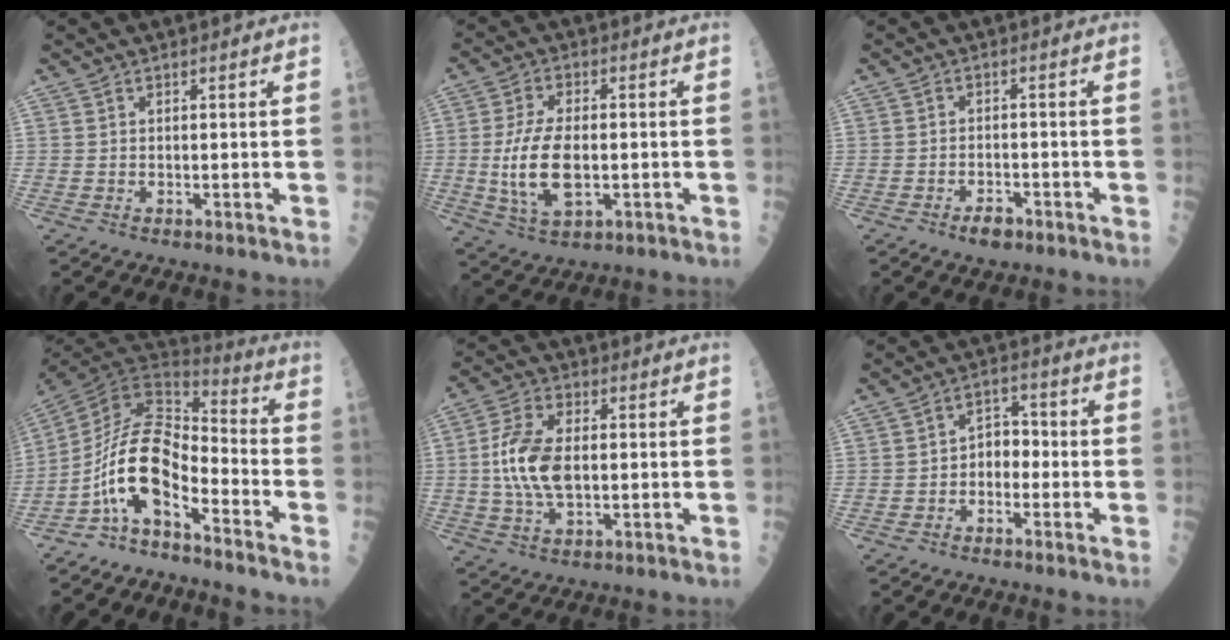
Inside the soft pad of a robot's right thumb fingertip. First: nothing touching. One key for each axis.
{"total": 11.4, "fx": -1.3, "fy": 5.6, "fz": 9.9, "tx": -0.193, "ty": -0.002, "tz": -0.020}
{"total": 3.1, "fx": -2.0, "fy": 1.5, "fz": 1.9, "tx": -0.023, "ty": 0.012, "tz": -0.032}
{"total": 13.7, "fx": -6.8, "fy": 5.4, "fz": 10.6, "tx": -0.182, "ty": 0.087, "tz": -0.133}
{"total": 10.9, "fx": -0.1, "fy": 5.8, "fz": 9.3, "tx": -0.186, "ty": 0.008, "tz": -0.004}
{"total": 4.8, "fx": -1.7, "fy": 3.5, "fz": 2.8, "tx": -0.018, "ty": 0.029, "tz": -0.042}